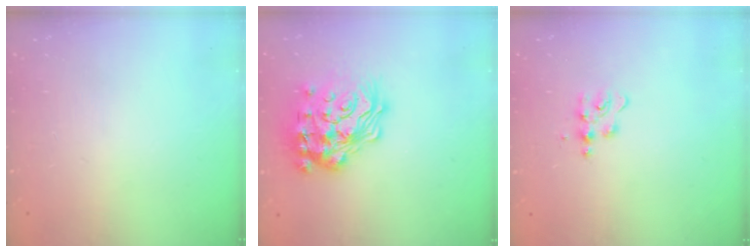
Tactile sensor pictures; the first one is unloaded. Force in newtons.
{"total": 24.6, "press": 24.5, "slide": 1.8}
{"total": 5.5, "press": 5.5, "slide": 0.7}